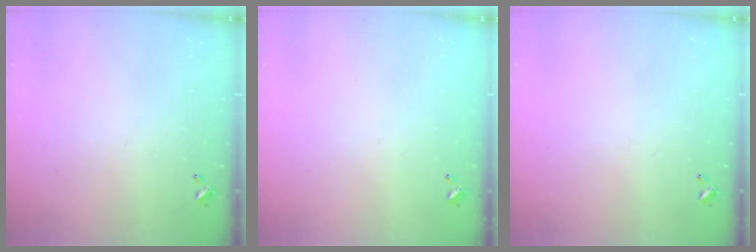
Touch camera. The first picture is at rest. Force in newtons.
{"total": 0.0}
{"total": 0.0}